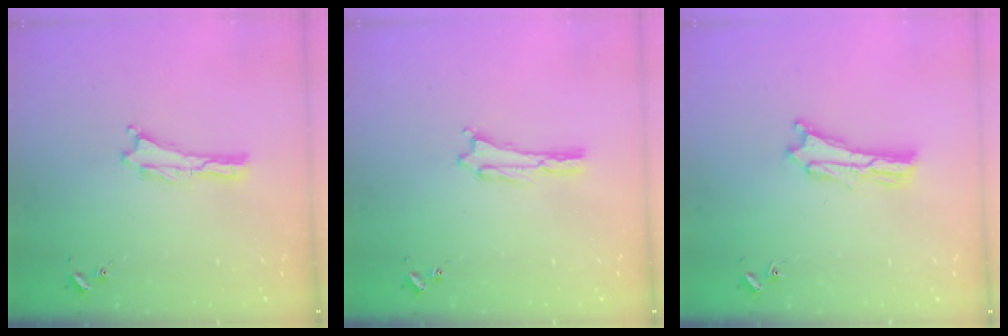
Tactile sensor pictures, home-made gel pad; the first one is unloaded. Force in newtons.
{"total": 1.1, "press": 1.1, "slide": 0.1}
{"total": 2.5, "press": 2.5, "slide": 0.1}